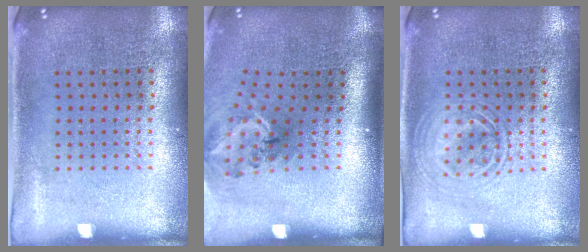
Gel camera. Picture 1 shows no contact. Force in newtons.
{"total": 1.7, "press": 1.2, "slide": 1.2}
{"total": 1.3, "press": 1.3, "slide": 0.2}